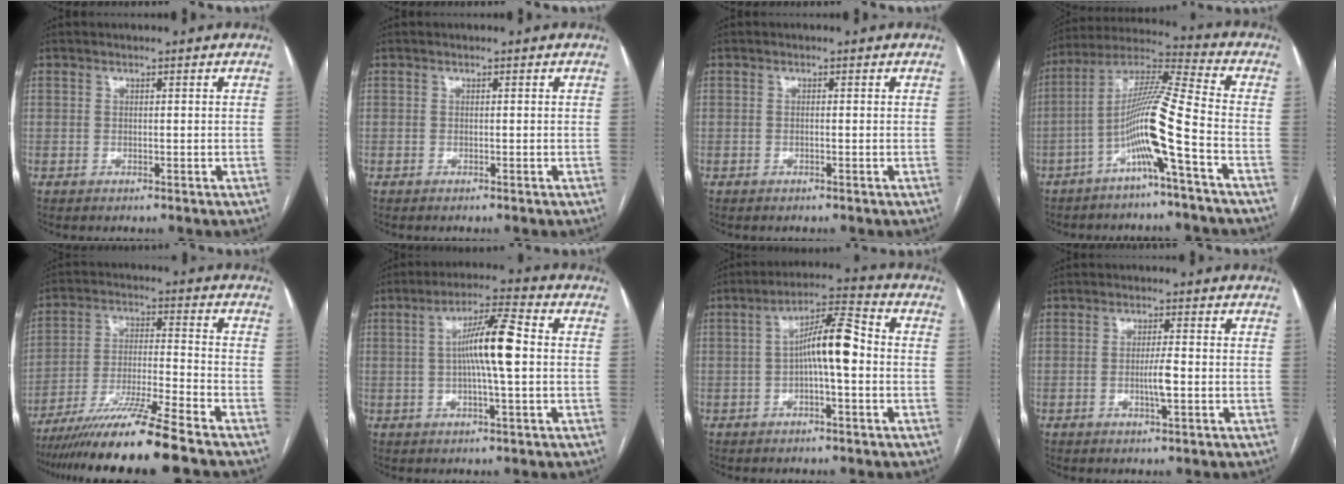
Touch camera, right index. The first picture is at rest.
{"total": 0.0}
{"total": 0.0}
{"total": 11.5, "force": [-4.5, -1.6, 10.4], "torque": [-0.202, 0.013, -0.091]}
{"total": 14.0, "force": [-11.3, -1.9, 8.0], "torque": [-0.133, -0.026, -0.195]}
{"total": 9.2, "force": [0.4, 0.5, 9.2], "torque": [-0.165, 0.014, -0.001]}
{"total": 8.5, "force": [-0.6, 1.4, 8.3], "torque": [-0.145, 0.027, -0.015]}
{"total": 3.2, "force": [-0.7, 0.1, 3.1], "torque": [-0.059, -0.004, -0.013]}